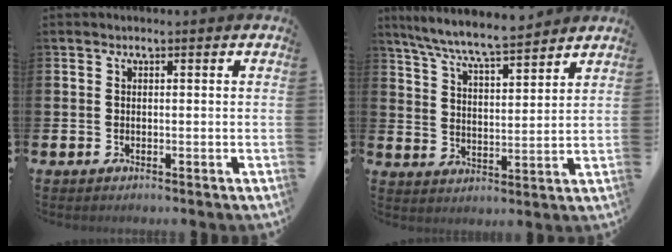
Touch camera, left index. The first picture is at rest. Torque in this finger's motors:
{"motor_torque": [0.98, -1.16, 0.75, 0.21]}